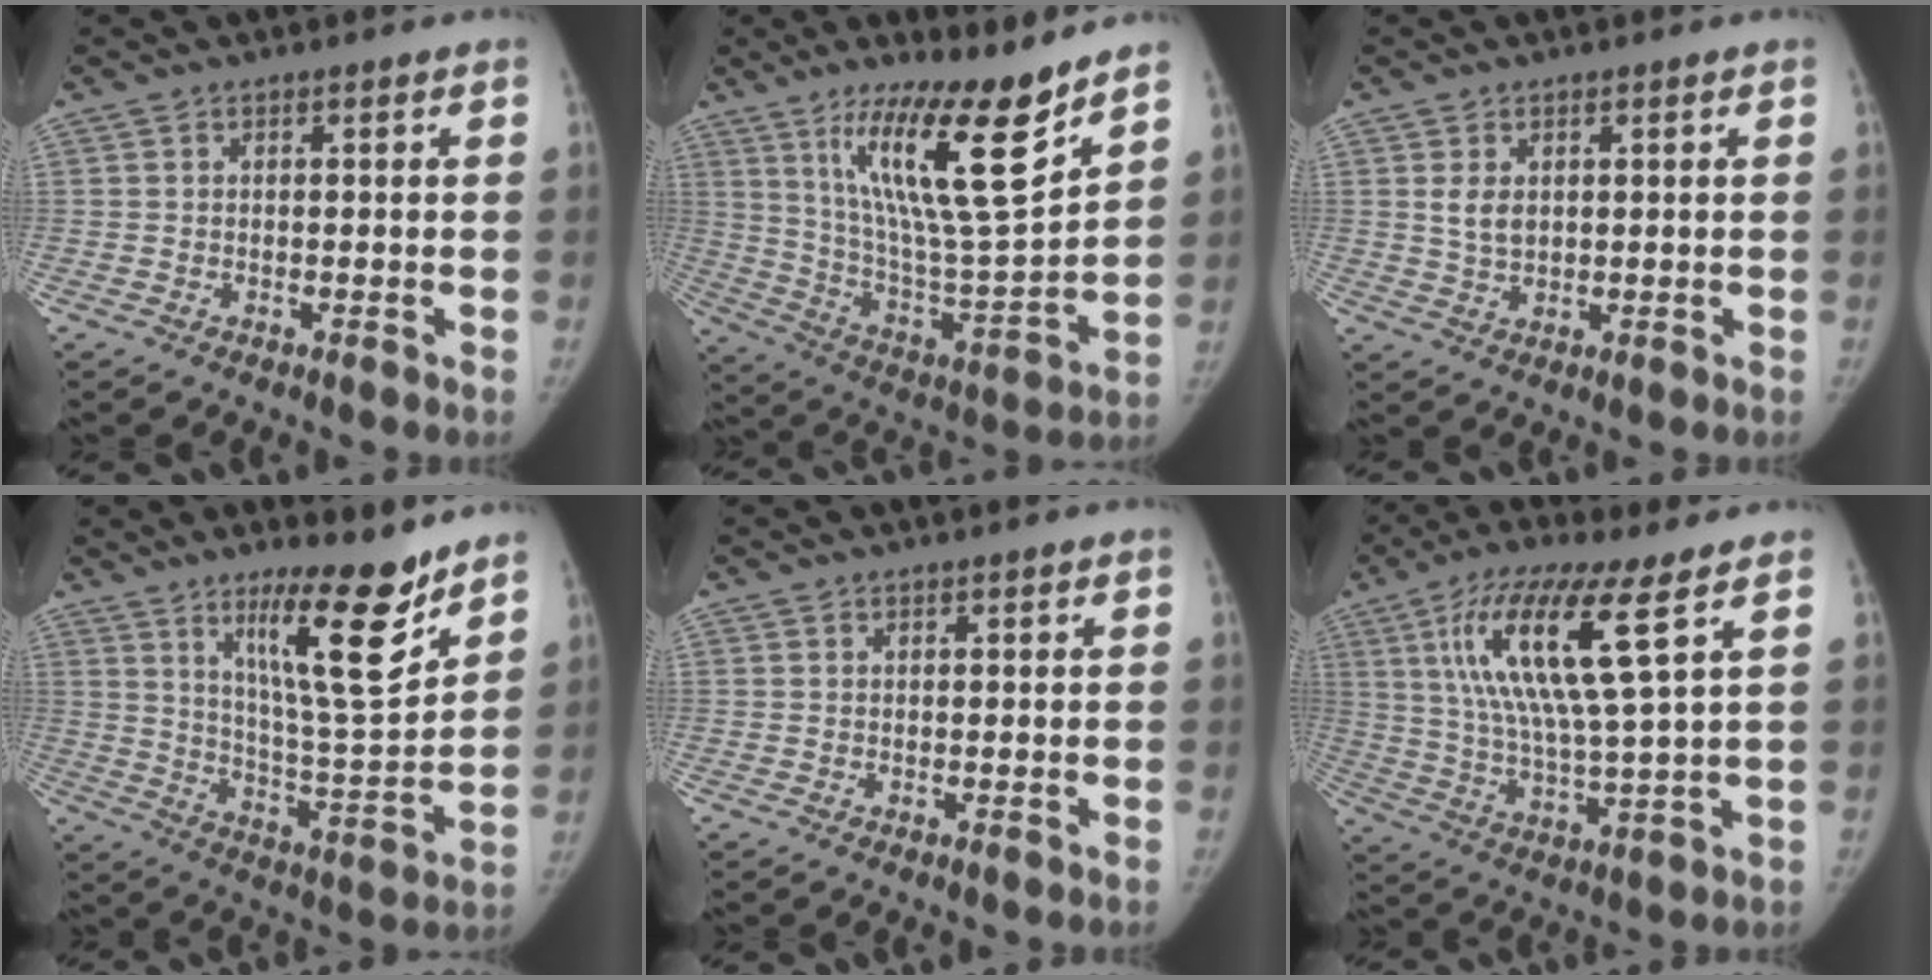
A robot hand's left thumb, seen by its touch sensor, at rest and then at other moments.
{"total": 19.7, "force": [12.4, 2.9, 15.1], "torque": [-0.228, -0.080, 0.223]}
{"total": 3.5, "force": [1.1, 2.3, 2.4], "torque": [-0.037, -0.008, 0.026]}
{"total": 16.3, "force": [10.9, 2.9, 11.8], "torque": [-0.162, -0.089, 0.187]}
{"total": 0.0}
{"total": 16.2, "force": [6.6, 2.5, 14.6], "torque": [-0.295, -0.026, 0.123]}